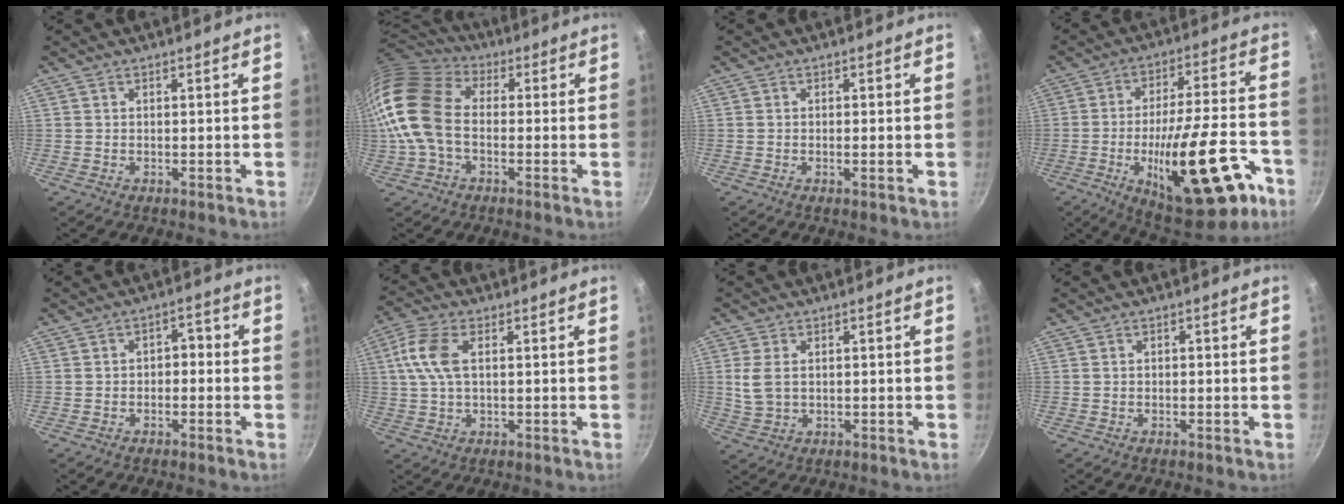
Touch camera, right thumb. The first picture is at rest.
{"total": 16.1, "force": [-1.6, 11.0, 11.6], "torque": [-0.220, 0.032, -0.047]}
{"total": 1.0, "force": [-0.2, 0.2, 0.9], "torque": [-0.018, 0.000, -0.005]}
{"total": 24.5, "force": [-9.8, 8.9, 20.7], "torque": [-0.274, 0.043, -0.130]}
{"total": 3.2, "force": [-0.7, 2.3, 2.2], "torque": [-0.010, 0.019, -0.017]}
{"total": 8.5, "force": [1.8, 4.6, 6.9], "torque": [-0.146, 0.016, 0.028]}
{"total": 5.0, "force": [0.5, 3.4, 3.6], "torque": [-0.075, 0.003, 0.015]}
{"total": 0.6, "force": [-0.2, 0.5, 0.4], "torque": [-0.008, 0.005, -0.003]}